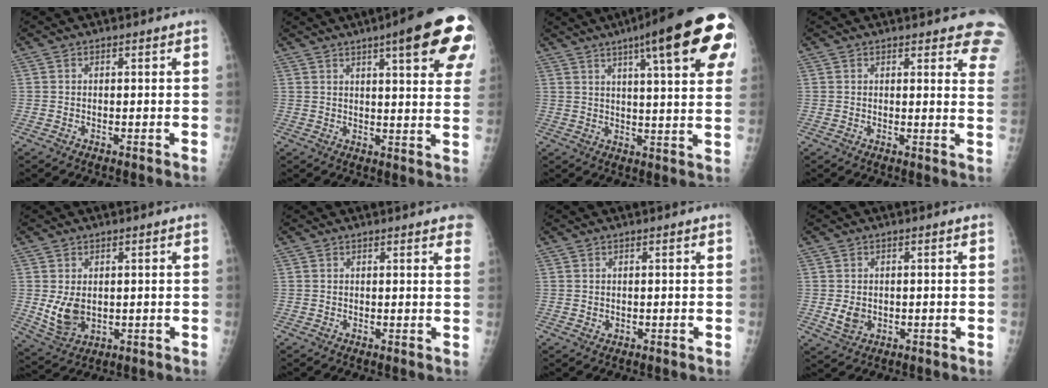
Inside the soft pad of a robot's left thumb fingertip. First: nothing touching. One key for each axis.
{"total": 18.3, "fx": 9.5, "fy": 3.7, "fz": 15.2, "tx": -0.180, "ty": -0.024, "tz": 0.111}
{"total": 22.2, "fx": 10.8, "fy": 4.0, "fz": 19.0, "tx": -0.250, "ty": -0.011, "tz": 0.137}
{"total": 9.0, "fx": 7.4, "fy": 2.6, "fz": 4.4, "tx": -0.008, "ty": -0.030, "tz": 0.060}
{"total": 6.3, "fx": 0.3, "fy": 4.5, "fz": 4.5, "tx": -0.072, "ty": -0.014, "tz": 0.022}
{"total": 4.9, "fx": 3.7, "fy": 1.0, "fz": 3.1, "tx": -0.023, "ty": -0.004, "tz": 0.030}
{"total": 0.7, "fx": 0.2, "fy": 0.6, "fz": 0.3, "tx": -0.001, "ty": 0.000, "tz": 0.003}
{"total": 3.4, "fx": -0.3, "fy": 2.7, "fz": 2.0, "tx": -0.027, "ty": -0.003, "tz": 0.003}